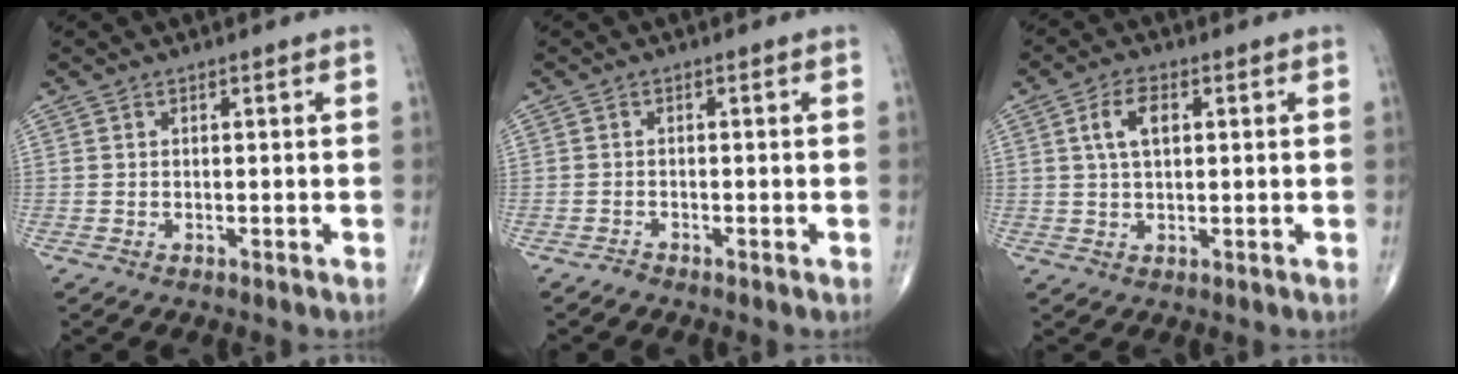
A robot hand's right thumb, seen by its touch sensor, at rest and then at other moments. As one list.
[{"total": 0.7, "force": [-0.7, 0.1, 0.2], "torque": [0.000, -0.001, -0.018]}, {"total": 5.2, "force": [1.4, 2.8, 4.2], "torque": [-0.078, 0.005, 0.024]}]